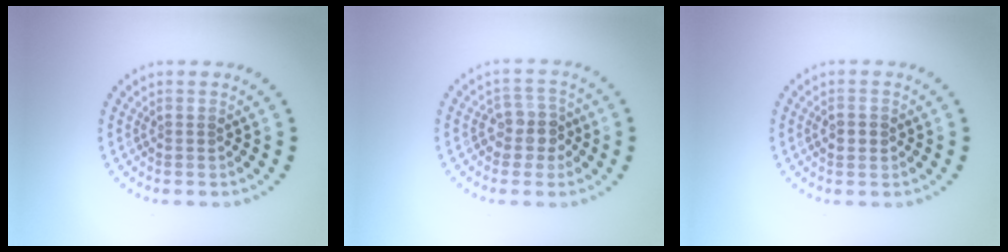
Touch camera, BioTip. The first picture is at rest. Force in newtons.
{"total": 2.5, "press": 2.2, "slide": 1.2}
{"total": 1.7, "press": 1.7, "slide": 0.1}